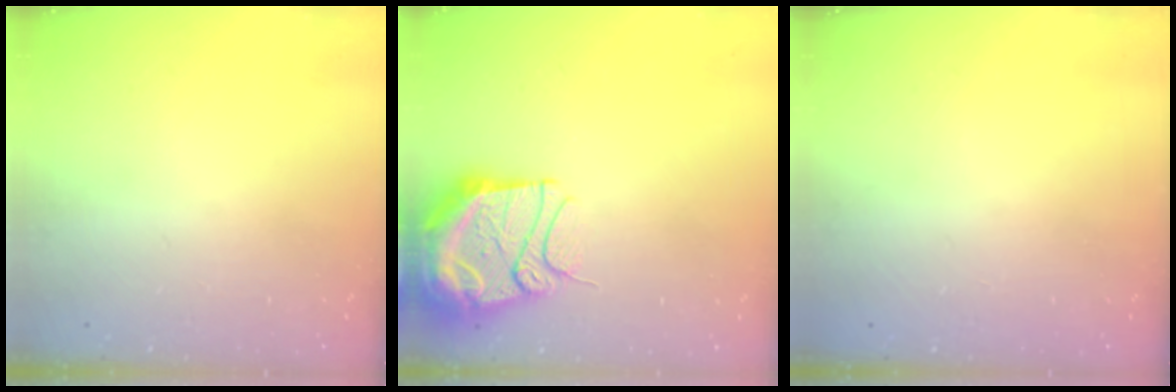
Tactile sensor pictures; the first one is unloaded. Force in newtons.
{"total": 17.9, "press": 16.5, "slide": 6.9}
{"total": 0.0}